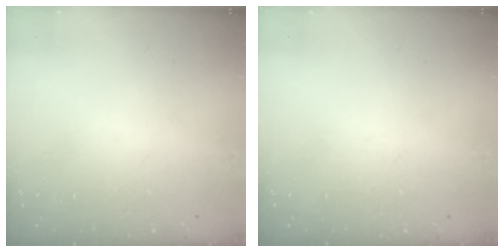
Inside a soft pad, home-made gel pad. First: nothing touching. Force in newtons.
{"total": 0.0}